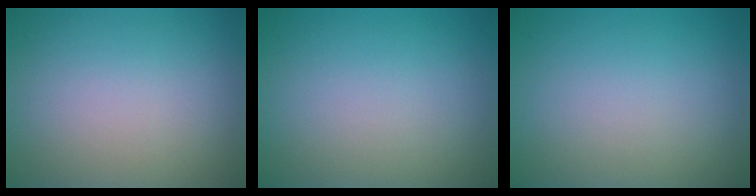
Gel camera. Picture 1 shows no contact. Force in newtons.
{"total": 0.0}
{"total": 0.0}